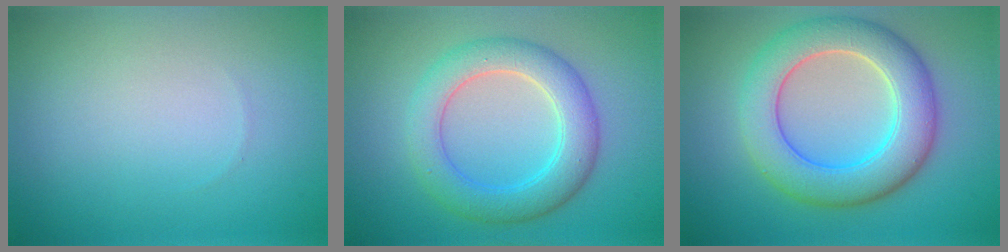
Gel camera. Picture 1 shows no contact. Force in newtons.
{"total": 5.5, "press": 5.5, "slide": 0.2}
{"total": 7.7, "press": 7.6, "slide": 0.5}